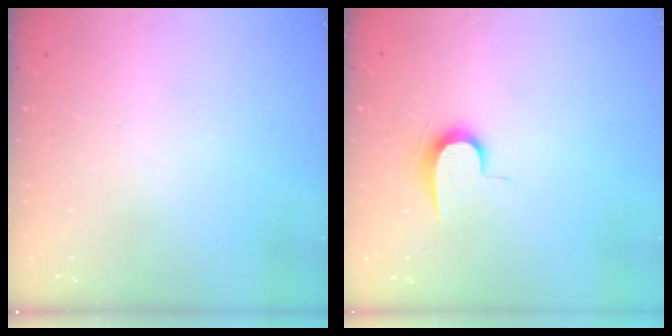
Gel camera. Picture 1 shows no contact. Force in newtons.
{"total": 6.4, "press": 6.3, "slide": 0.7}